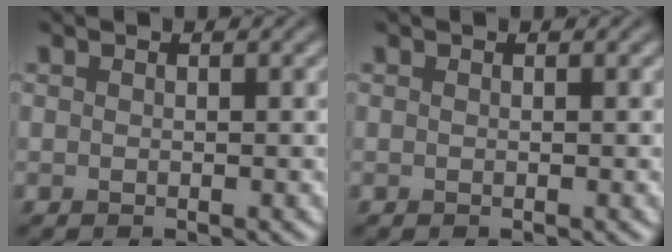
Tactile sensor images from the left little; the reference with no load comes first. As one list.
[{"total": 0.0}]